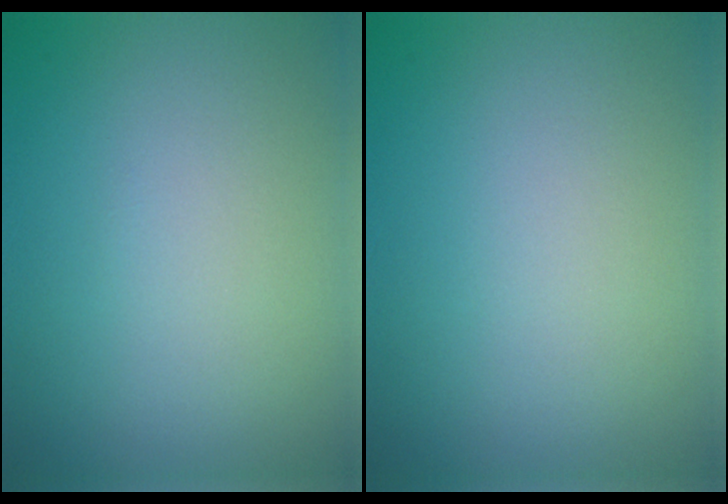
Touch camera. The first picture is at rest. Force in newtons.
{"total": 0.0}